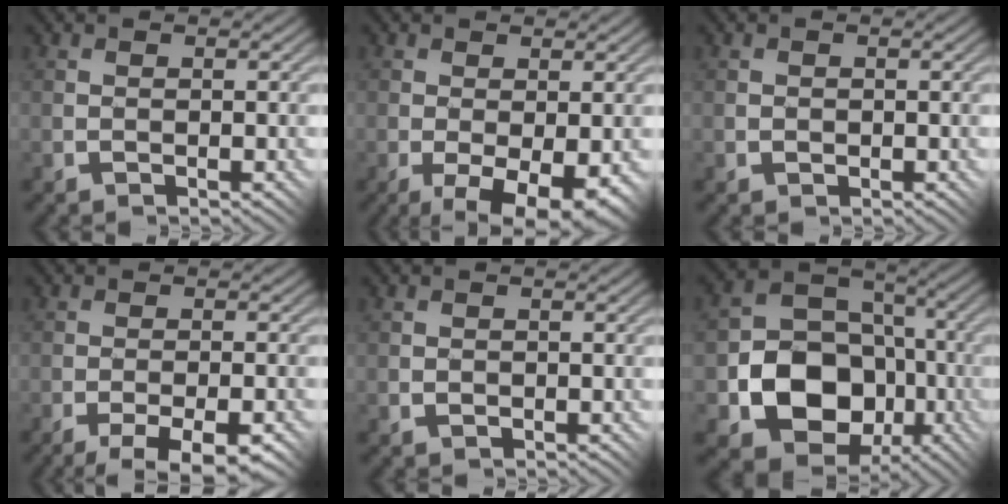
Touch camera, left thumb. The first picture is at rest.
{"total": 7.1, "force": [-2.9, 3.0, 5.7], "torque": [-0.078, -0.019, -0.036]}
{"total": 0.6, "force": [0.0, 0.6, 0.0], "torque": [0.000, -0.002, 0.000]}
{"total": 6.8, "force": [-4.7, 1.8, 4.6], "torque": [-0.073, 0.000, -0.067]}
{"total": 0.6, "force": [-0.1, 0.6, 0.1], "torque": [-0.002, -0.003, -0.001]}
{"total": 13.9, "force": [-4.5, 11.0, 7.2], "torque": [-0.138, -0.039, -0.083]}